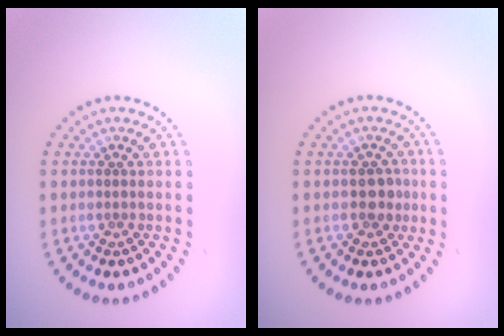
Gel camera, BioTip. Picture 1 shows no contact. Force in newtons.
{"total": 1.8, "press": 1.7, "slide": 0.4}